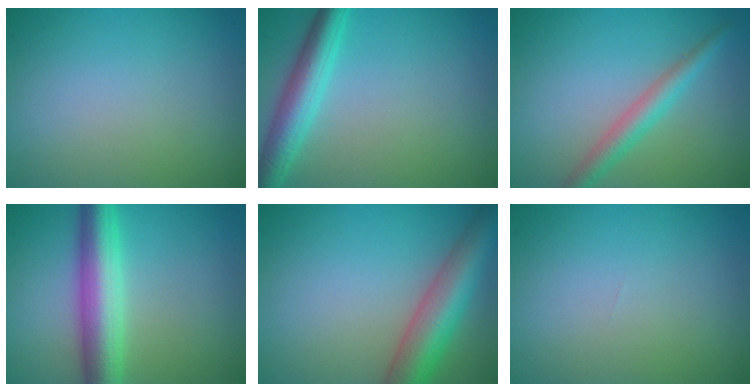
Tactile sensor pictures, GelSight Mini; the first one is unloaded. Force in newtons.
{"total": 4.3, "press": 4.3, "slide": 0.1}
{"total": 2.8, "press": 2.8, "slide": 0.0}
{"total": 6.4, "press": 6.4, "slide": 0.0}
{"total": 6.8, "press": 6.8, "slide": 0.3}
{"total": 0.0}